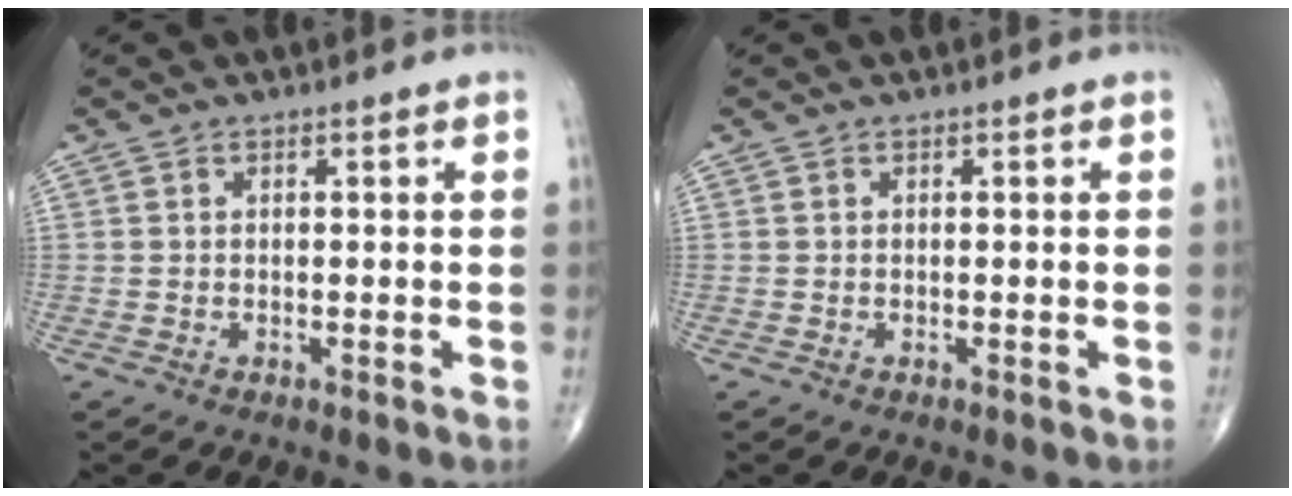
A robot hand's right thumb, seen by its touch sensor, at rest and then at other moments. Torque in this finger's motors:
{"motor_torque": [0.00, 0.00, 0.00, 0.00, 0.00]}